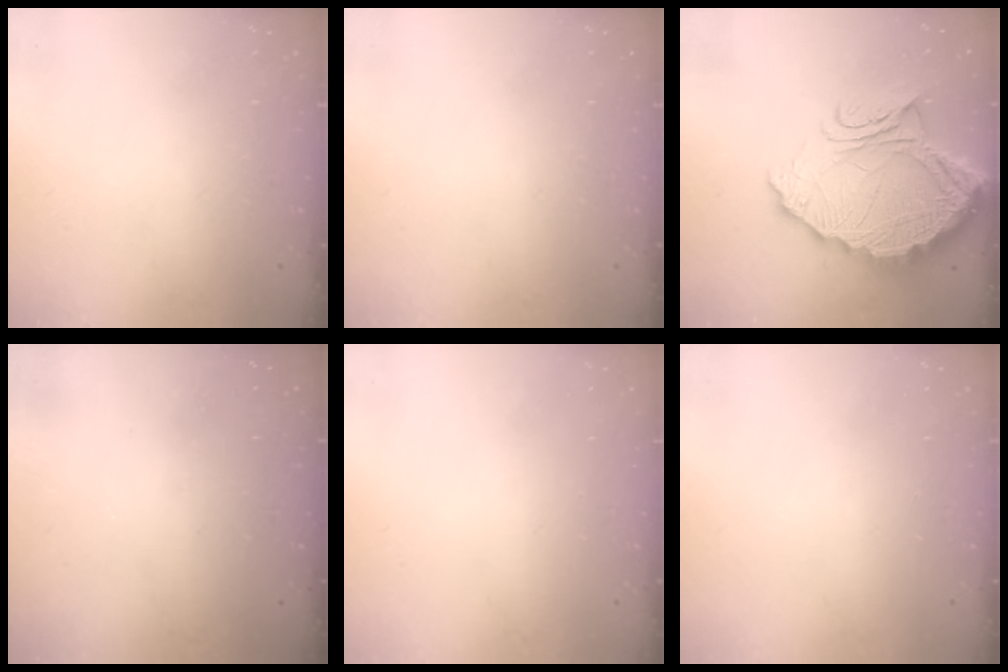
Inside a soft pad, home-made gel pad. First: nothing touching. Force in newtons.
{"total": 0.0}
{"total": 20.2, "press": 20.1, "slide": 1.8}
{"total": 3.2, "press": 3.2, "slide": 0.1}
{"total": 0.0}
{"total": 0.0}